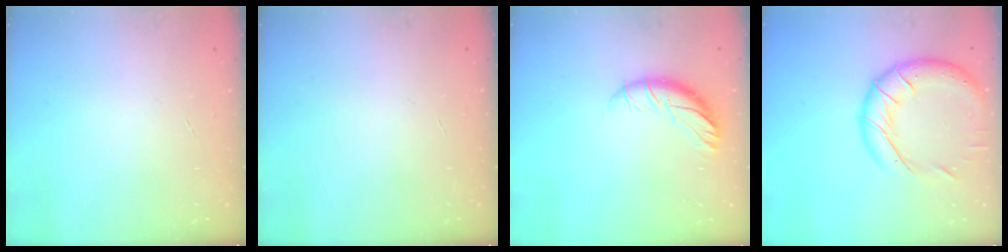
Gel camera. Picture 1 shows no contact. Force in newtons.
{"total": 0.0}
{"total": 10.9, "press": 10.6, "slide": 2.6}
{"total": 17.7, "press": 17.6, "slide": 2.0}